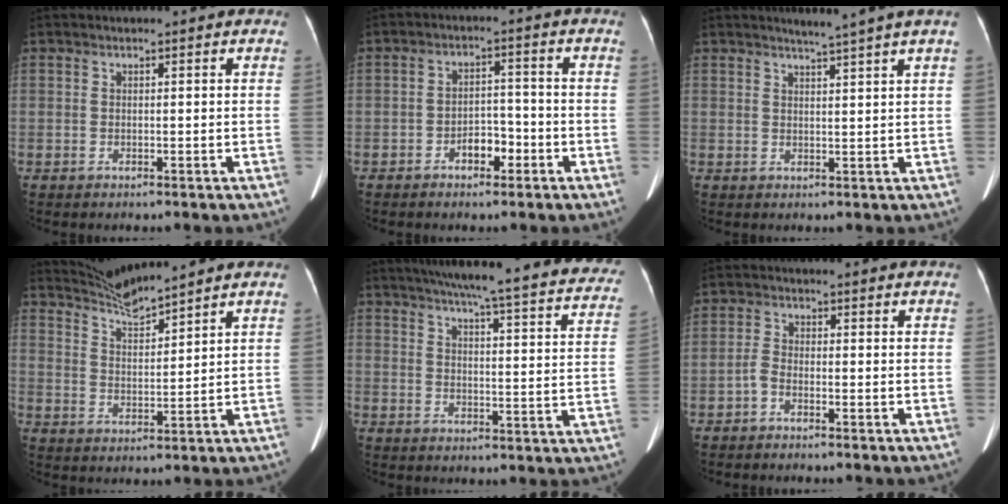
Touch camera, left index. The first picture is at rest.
{"total": 4.0, "force": [-2.4, 2.1, 2.5], "torque": [-0.040, 0.011, -0.042]}
{"total": 4.3, "force": [3.4, -1.5, 2.1], "torque": [-0.025, -0.004, 0.045]}
{"total": 5.8, "force": [5.6, -1.2, 0.6], "torque": [-0.023, -0.006, 0.113]}
{"total": 30.1, "force": [26.4, 2.6, 14.2], "torque": [-0.189, -0.052, 0.306]}
{"total": 1.7, "force": [-1.2, 0.5, 1.1], "torque": [-0.034, -0.002, -0.027]}